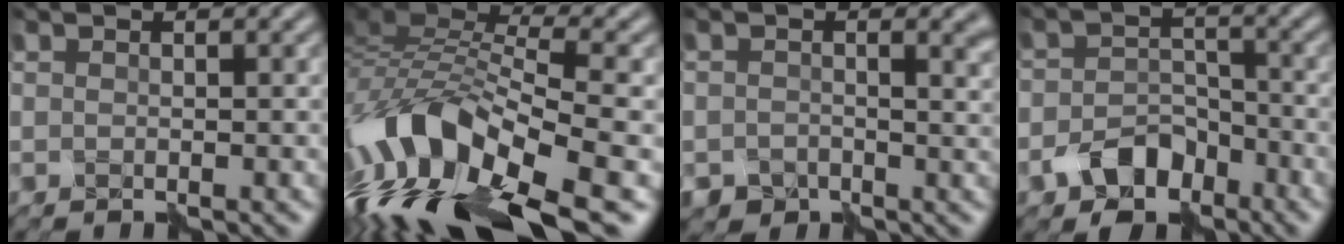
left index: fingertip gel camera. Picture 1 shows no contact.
{"total": 14.8, "force": [-6.4, 6.9, 11.5], "torque": [-0.245, 0.008, -0.111]}
{"total": 2.2, "force": [-1.2, 1.5, 1.0], "torque": [-0.020, -0.006, -0.024]}
{"total": 4.4, "force": [-2.8, 2.8, 2.0], "torque": [-0.030, 0.003, -0.051]}